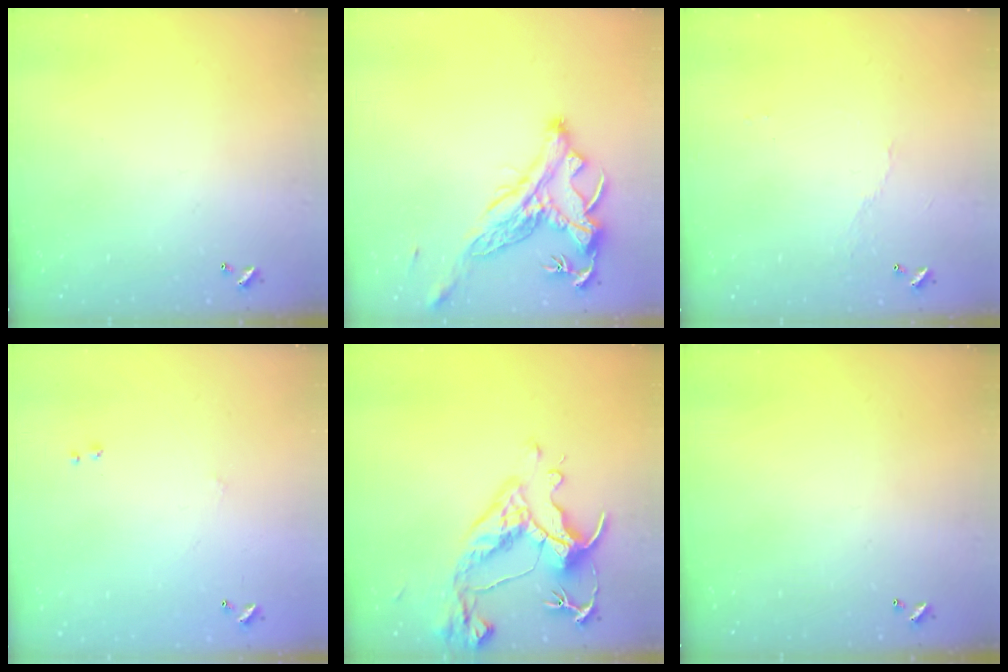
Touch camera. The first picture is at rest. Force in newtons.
{"total": 4.1, "press": 3.9, "slide": 1.2}
{"total": 2.9, "press": 2.8, "slide": 0.6}
{"total": 6.7, "press": 6.6, "slide": 0.6}
{"total": 9.1, "press": 9.0, "slide": 1.6}
{"total": 0.0}